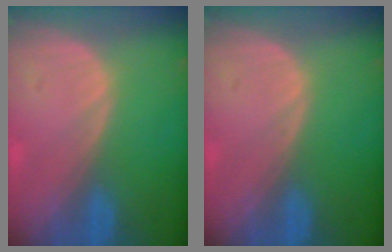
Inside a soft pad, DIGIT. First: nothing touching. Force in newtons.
{"total": 0.0}